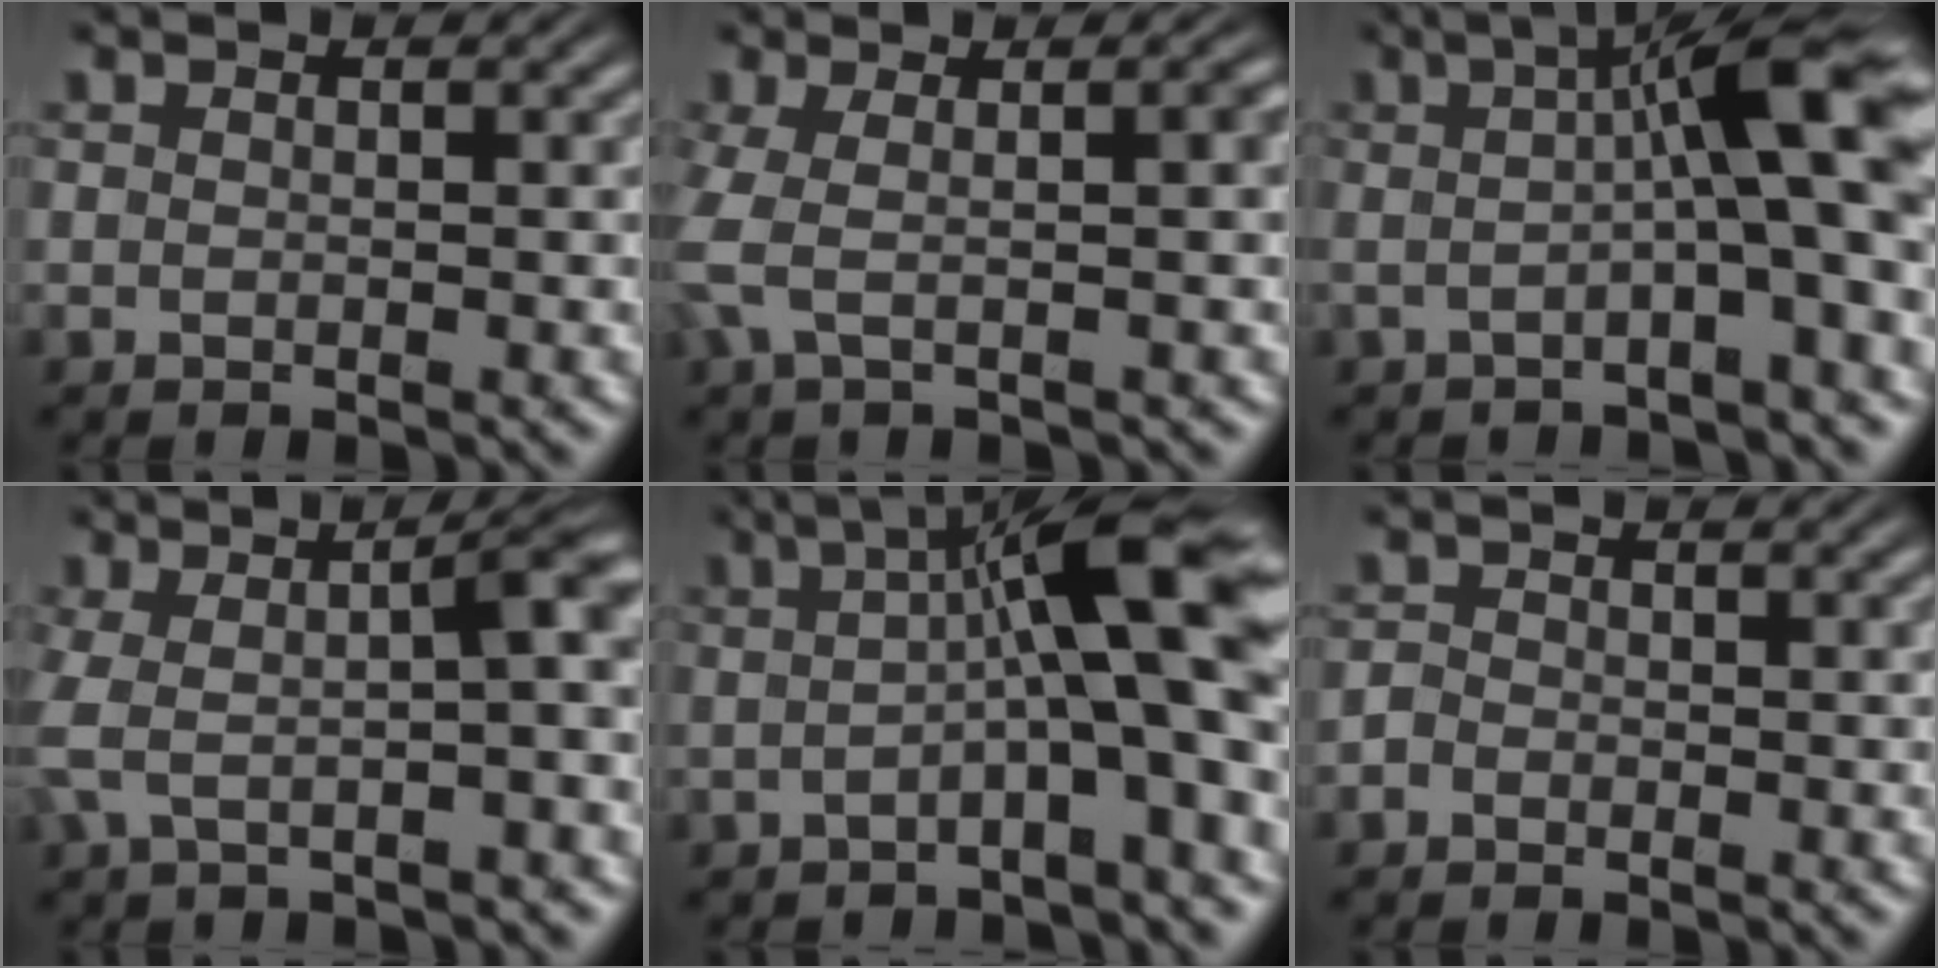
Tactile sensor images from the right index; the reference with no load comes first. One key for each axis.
{"total": 3.6, "fx": 0.6, "fy": 1.4, "fz": 3.3, "tx": -0.073, "ty": 0.004, "tz": 0.008}
{"total": 8.7, "fx": 1.5, "fy": 1.7, "fz": 8.4, "tx": -0.113, "ty": 0.020, "tz": 0.018}
{"total": 6.6, "fx": 1.1, "fy": 2.6, "fz": 6.0, "tx": -0.089, "ty": 0.024, "tz": 0.009}
{"total": 9.7, "fx": 1.7, "fy": 2.1, "fz": 9.3, "tx": -0.119, "ty": 0.022, "tz": 0.021}
{"total": 0.8, "fx": -0.8, "fy": 0.3, "fz": -0.2, "tx": 0.002, "ty": -0.008, "tz": -0.013}